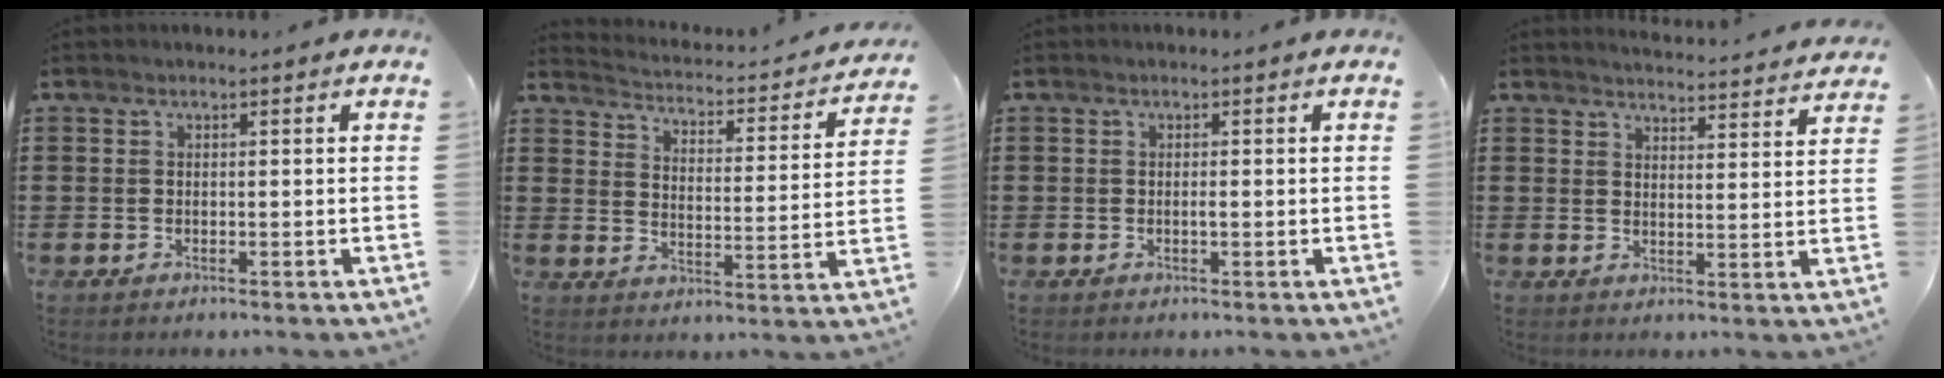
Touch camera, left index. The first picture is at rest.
{"total": 2.3, "force": [2.2, 0.1, 0.4], "torque": [-0.027, -0.027, 0.027]}
{"total": 0.6, "force": [0.0, 0.0, 0.6], "torque": [-0.010, -0.003, 0.001]}
{"total": 3.8, "force": [3.7, -0.5, 0.1], "torque": [-0.007, -0.032, 0.063]}